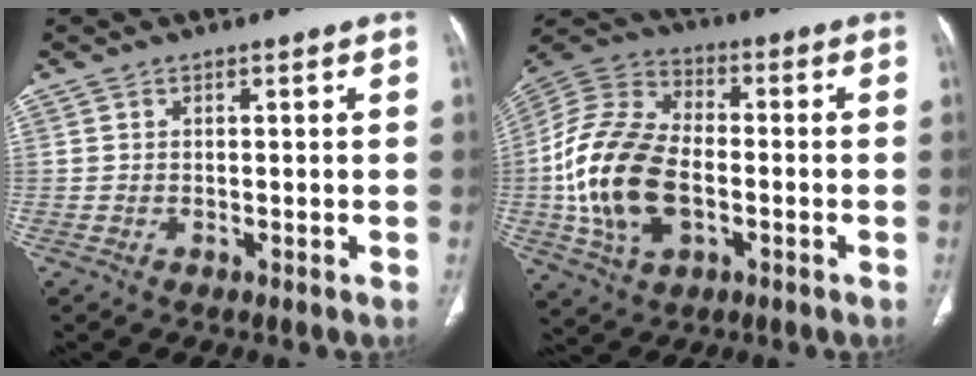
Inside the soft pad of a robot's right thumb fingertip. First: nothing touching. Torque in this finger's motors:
{"motor_torque": [-0.02, 1.34, 1.81, -0.30, 0.16]}